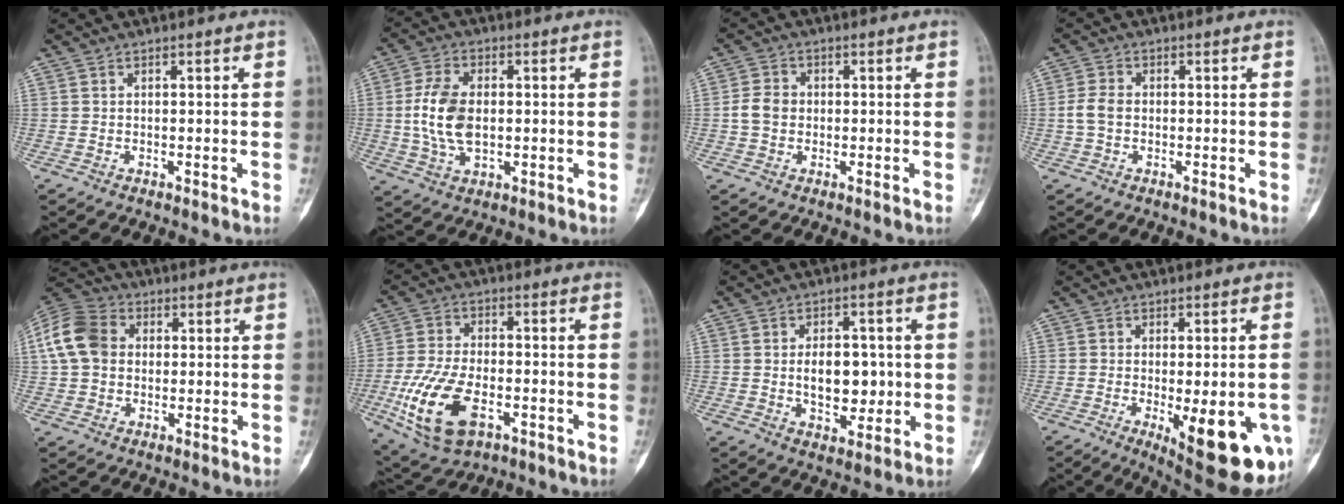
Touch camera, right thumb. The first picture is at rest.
{"total": 10.2, "force": [-0.1, 6.1, 8.2], "torque": [-0.164, 0.003, 0.000]}
{"total": 4.1, "force": [-0.3, 3.3, 2.4], "torque": [-0.044, 0.010, -0.011]}
{"total": 3.4, "force": [-0.5, 2.1, 2.6], "torque": [-0.059, 0.007, -0.016]}
{"total": 11.8, "force": [1.7, 9.3, 7.1], "torque": [-0.130, 0.023, 0.021]}
{"total": 15.1, "force": [-5.3, 8.0, 11.7], "torque": [-0.238, 0.008, -0.091]}
{"total": 8.9, "force": [-0.2, 5.6, 6.9], "torque": [-0.071, 0.000, 0.004]}
{"total": 17.4, "force": [-5.9, 6.0, 15.2], "torque": [-0.149, -0.012, -0.061]}